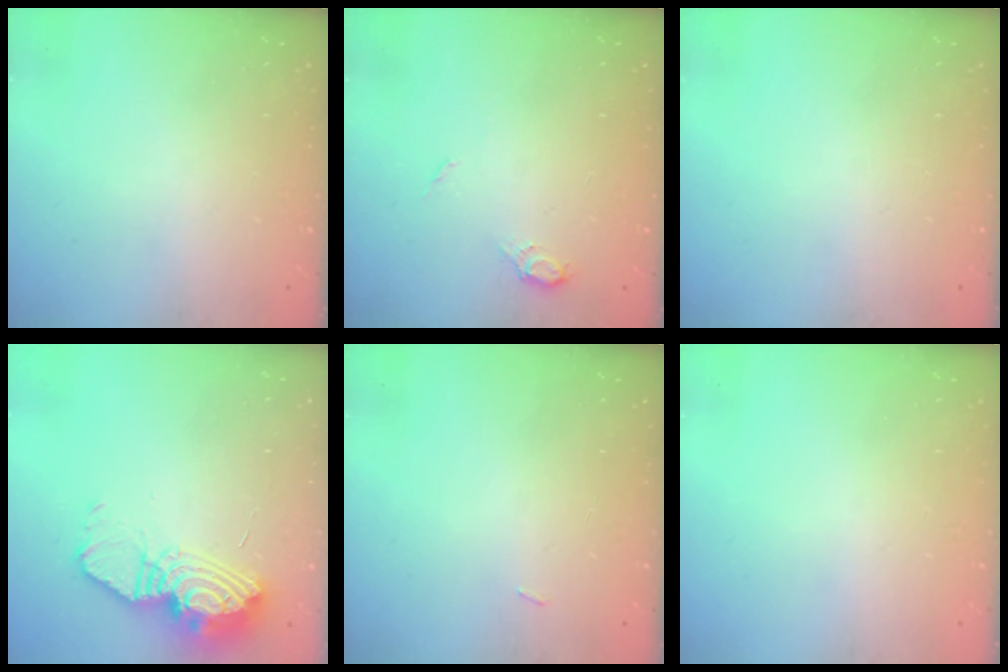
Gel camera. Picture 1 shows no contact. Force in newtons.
{"total": 5.8, "press": 5.8, "slide": 0.6}
{"total": 0.0}
{"total": 13.9, "press": 13.9, "slide": 1.0}
{"total": 2.8, "press": 2.4, "slide": 1.4}
{"total": 0.0}